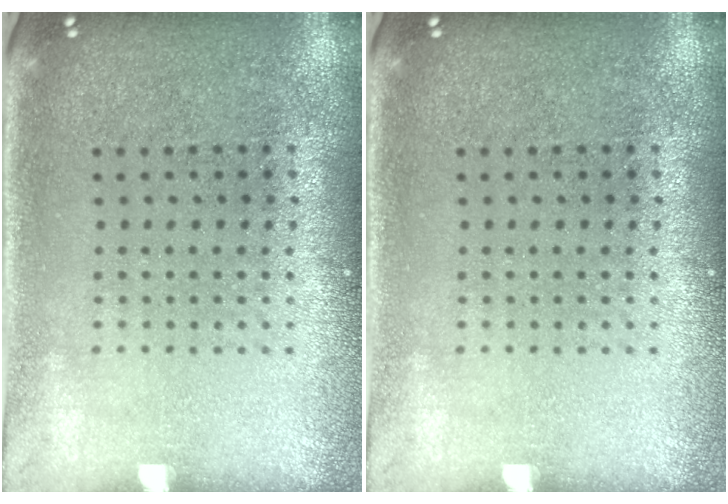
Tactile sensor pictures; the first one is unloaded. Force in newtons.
{"total": 0.0}